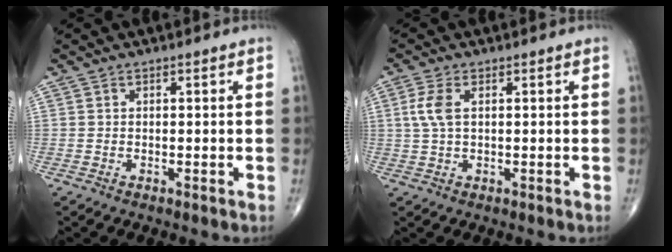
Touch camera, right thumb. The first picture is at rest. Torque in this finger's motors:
{"motor_torque": [-0.24, 0.37, 0.55, 0.07, 0.05]}